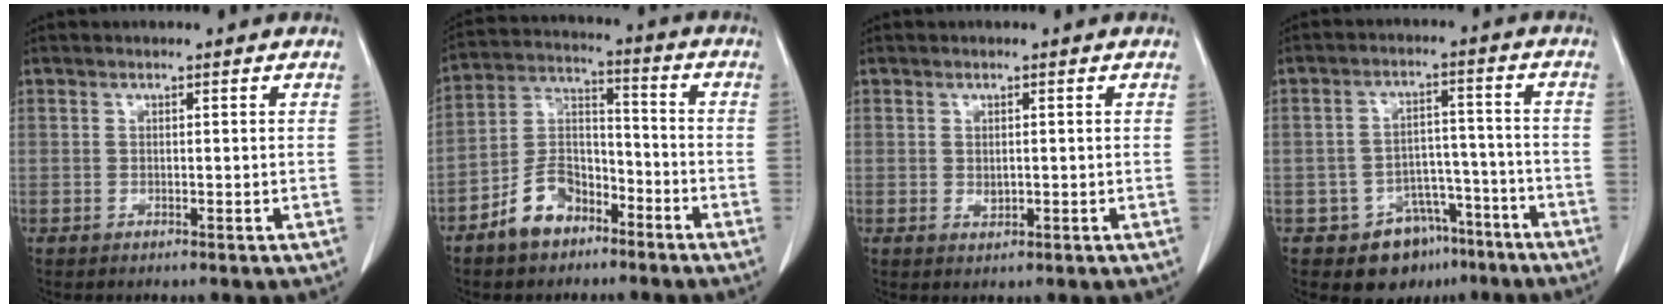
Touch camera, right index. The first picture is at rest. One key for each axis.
{"total": 9.3, "fx": -5.8, "fy": 5.4, "fz": 4.7, "tx": -0.101, "ty": 0.018, "tz": -0.108}
{"total": 1.2, "fx": 0.0, "fy": 0.7, "fz": 1.0, "tx": -0.016, "ty": -0.003, "tz": 0.004}
{"total": 8.6, "fx": -5.3, "fy": 6.3, "fz": 2.5, "tx": -0.023, "ty": 0.032, "tz": -0.069}